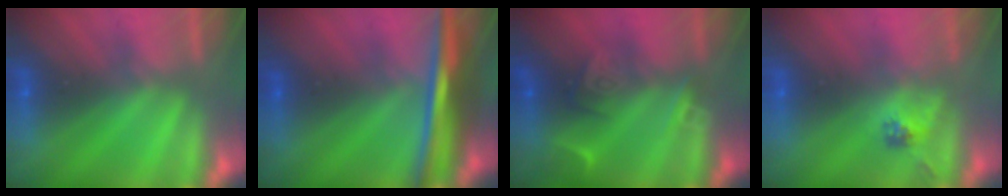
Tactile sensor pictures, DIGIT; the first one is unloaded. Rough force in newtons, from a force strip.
{"total": 5.7}
{"total": 2.4}
{"total": 2.3}